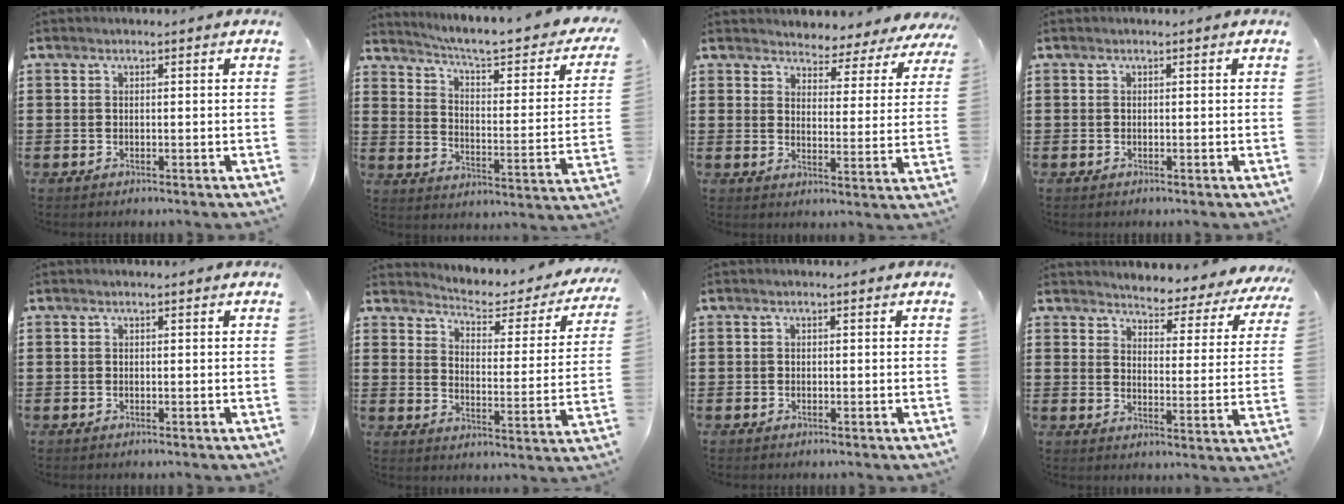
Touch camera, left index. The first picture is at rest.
{"total": 5.0, "force": [4.2, 0.0, 2.8], "torque": [-0.076, -0.037, 0.061]}
{"total": 3.4, "force": [3.4, 0.5, -0.3], "torque": [-0.021, -0.027, 0.055]}
{"total": 0.0}
{"total": 0.0}
{"total": 2.8, "force": [2.6, 0.7, 0.8], "torque": [-0.036, -0.027, 0.033]}
{"total": 0.5, "force": [-0.4, 0.3, 0.2], "torque": [-0.005, 0.000, -0.007]}
{"total": 3.3, "force": [3.3, 0.3, 0.2], "torque": [-0.022, -0.036, 0.047]}